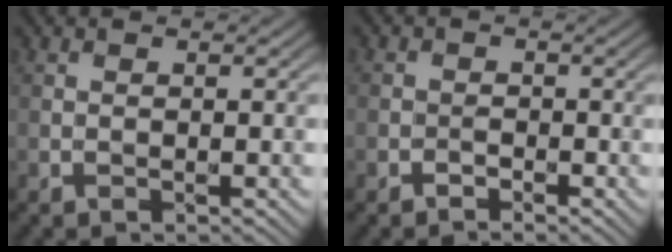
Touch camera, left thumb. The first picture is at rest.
{"total": 2.7, "force": [-0.8, 2.3, -1.1], "torque": [0.038, 0.012, -0.044]}